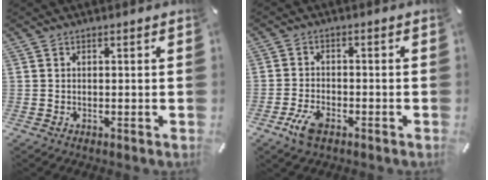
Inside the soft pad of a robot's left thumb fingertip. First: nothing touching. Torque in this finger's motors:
{"motor_torque": [-0.15, 0.23, 0.02, 0.00, 0.02]}